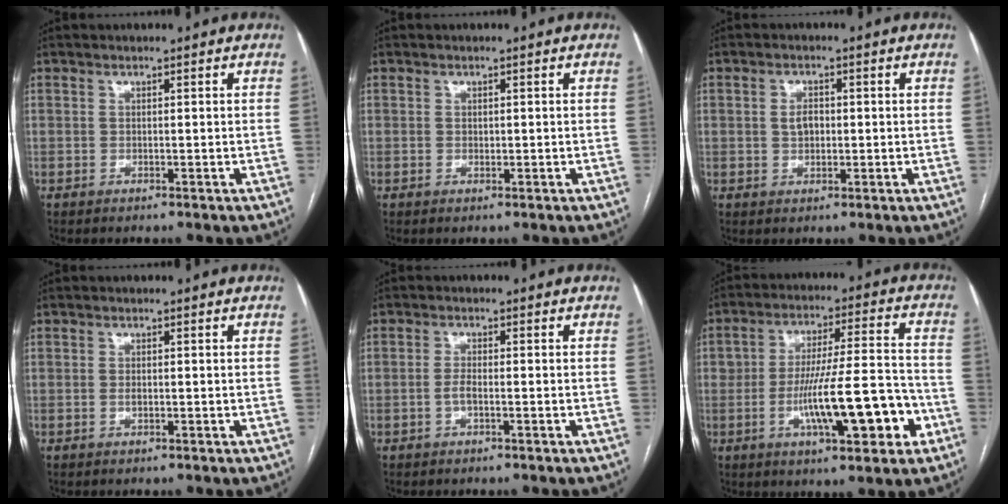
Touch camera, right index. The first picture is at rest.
{"total": 0.5, "force": [-0.1, 0.4, 0.3], "torque": [-0.006, 0.000, -0.001]}
{"total": 2.6, "force": [0.1, 1.7, 1.9], "torque": [-0.034, 0.005, 0.003]}
{"total": 1.0, "force": [-0.2, 0.4, 0.9], "torque": [-0.019, 0.000, -0.003]}
{"total": 1.9, "force": [-0.7, 0.4, 1.7], "torque": [-0.036, 0.001, -0.013]}
{"total": 14.7, "force": [-5.0, 3.3, 13.4], "torque": [-0.217, 0.017, -0.075]}